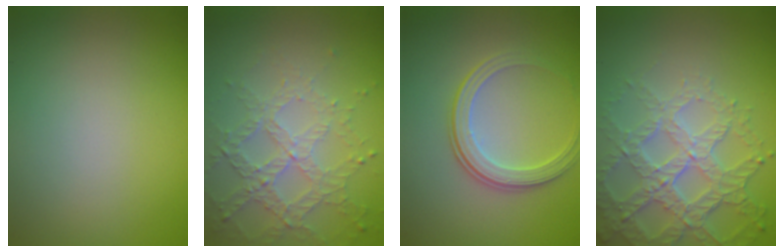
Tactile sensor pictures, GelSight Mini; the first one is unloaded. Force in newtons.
{"total": 4.6, "press": 3.3, "slide": 3.2}
{"total": 3.4, "press": 2.8, "slide": 1.9}
{"total": 6.2, "press": 4.8, "slide": 3.8}